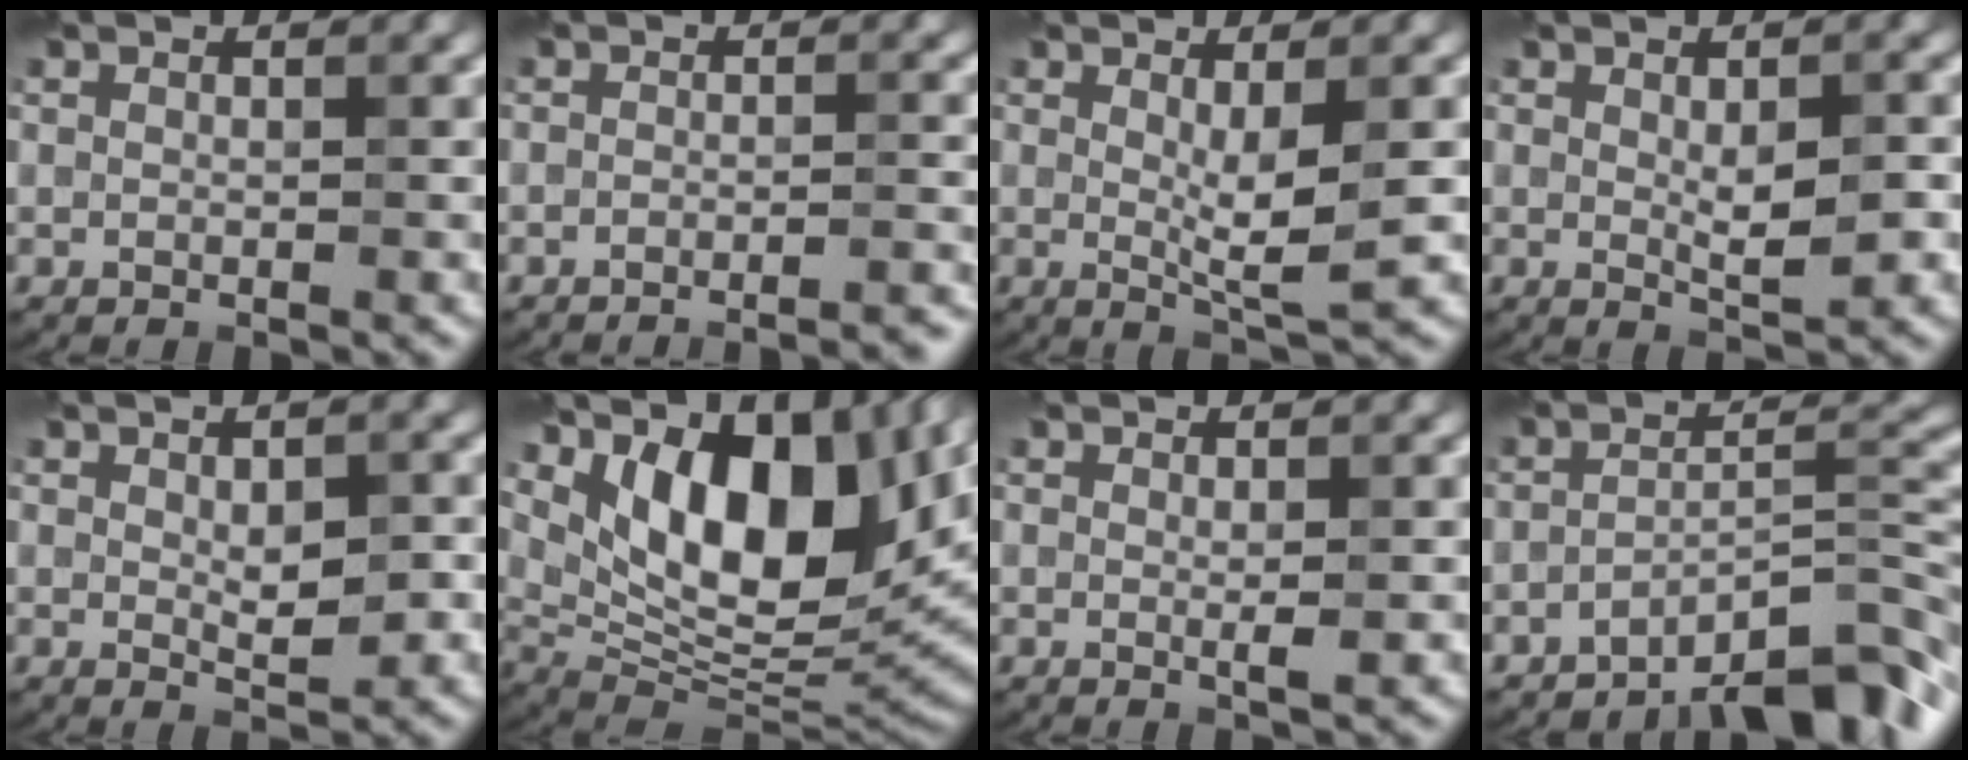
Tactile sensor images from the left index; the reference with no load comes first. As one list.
[{"total": 4.0, "force": [-3.7, 0.6, 1.4], "torque": [-0.009, 0.017, -0.052]}, {"total": 3.8, "force": [0.2, 0.6, 3.7], "torque": [-0.063, -0.011, 0.006]}, {"total": 3.6, "force": [0.0, 1.1, 3.4], "torque": [-0.060, -0.001, 0.002]}, {"total": 3.3, "force": [0.0, 1.3, 3.0], "torque": [-0.050, -0.001, 0.004]}, {"total": 13.3, "force": [5.0, 6.3, 10.6], "torque": [-0.161, -0.007, 0.087]}, {"total": 1.4, "force": [0.2, 0.2, 1.3], "torque": [-0.025, -0.002, 0.002]}, {"total": 7.0, "force": [-5.5, 1.3, 4.2], "torque": [-0.059, 0.013, -0.090]}]